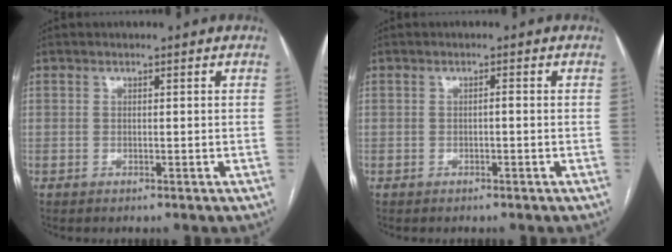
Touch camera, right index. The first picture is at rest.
{"total": 0.5, "force": [-0.2, 0.1, 0.5], "torque": [-0.009, 0.001, -0.004]}